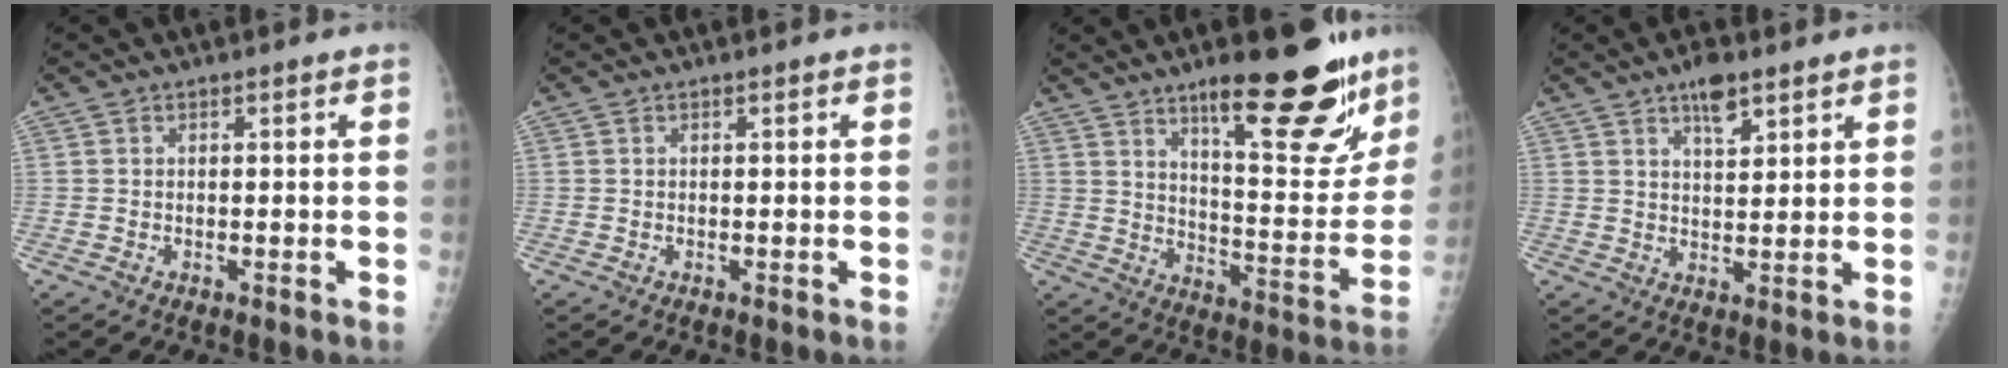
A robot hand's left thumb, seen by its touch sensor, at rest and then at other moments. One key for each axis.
{"total": 0.0}
{"total": 21.1, "fx": 13.8, "fy": 5.8, "fz": 14.8, "tx": -0.161, "ty": -0.089, "tz": 0.206}
{"total": 5.5, "fx": 3.6, "fy": 2.0, "fz": 3.6, "tx": -0.048, "ty": -0.019, "tz": 0.058}